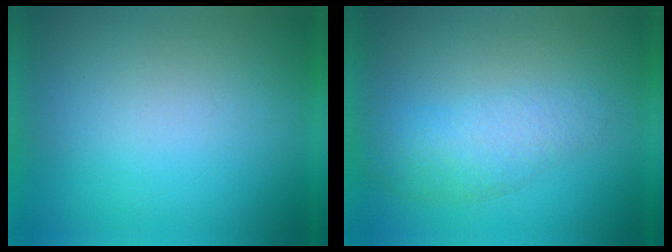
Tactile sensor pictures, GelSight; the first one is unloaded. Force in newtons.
{"total": 3.0}